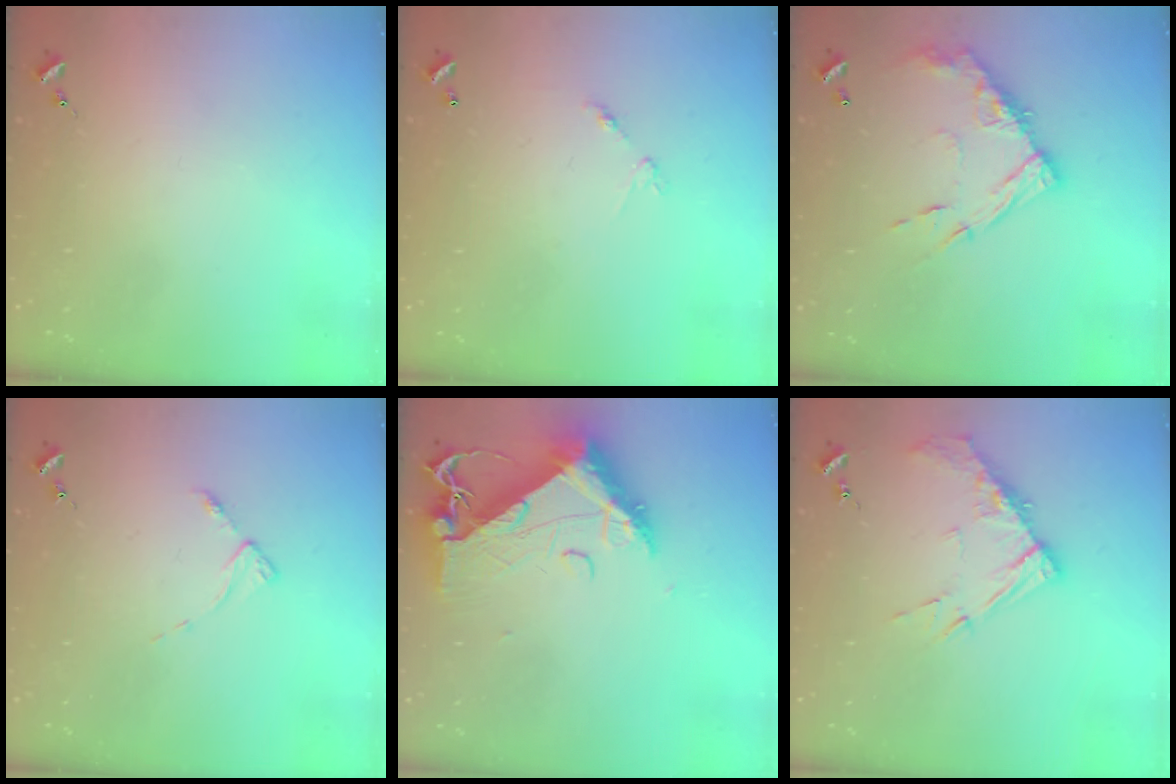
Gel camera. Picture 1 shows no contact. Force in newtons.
{"total": 5.9, "press": 5.9, "slide": 0.4}
{"total": 14.5, "press": 14.4, "slide": 1.3}
{"total": 3.5, "press": 3.5, "slide": 0.6}
{"total": 13.1, "press": 13.1, "slide": 1.4}
{"total": 11.1, "press": 11.0, "slide": 1.1}